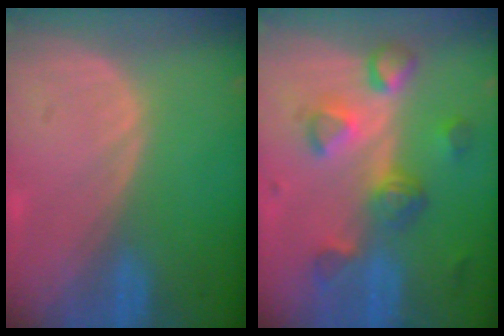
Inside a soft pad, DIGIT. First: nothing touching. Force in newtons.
{"total": 8.0, "press": 7.3, "slide": 3.1}